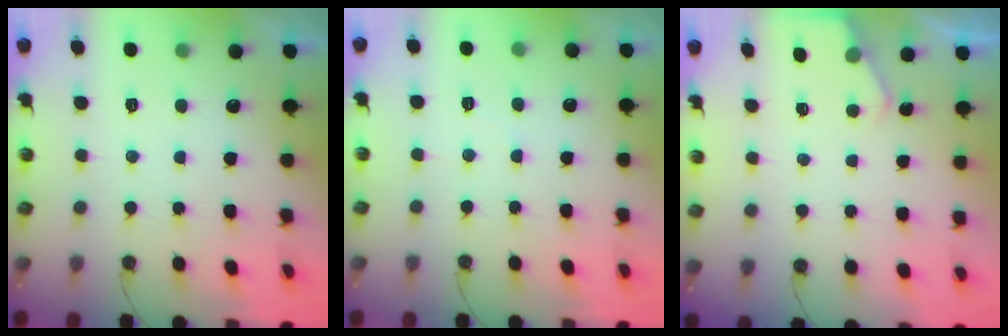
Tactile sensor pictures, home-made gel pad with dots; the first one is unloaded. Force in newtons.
{"total": 3.8, "press": 3.7, "slide": 0.6}
{"total": 2.6, "press": 2.6, "slide": 0.4}